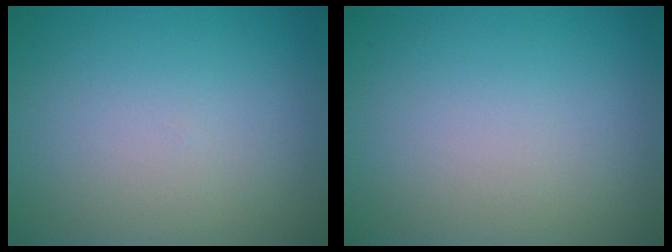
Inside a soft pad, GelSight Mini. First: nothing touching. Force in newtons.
{"total": 0.0}